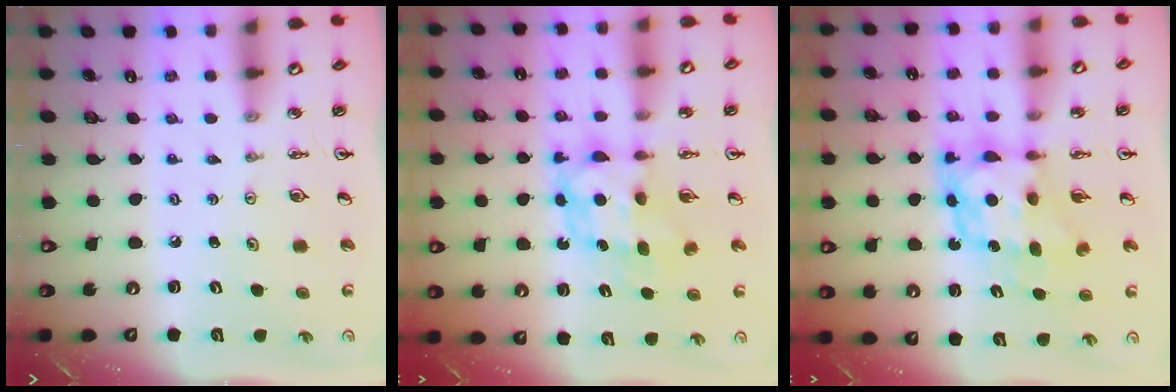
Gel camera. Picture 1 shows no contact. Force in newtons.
{"total": 7.7, "press": 7.7, "slide": 0.6}
{"total": 8.9, "press": 8.8, "slide": 1.0}